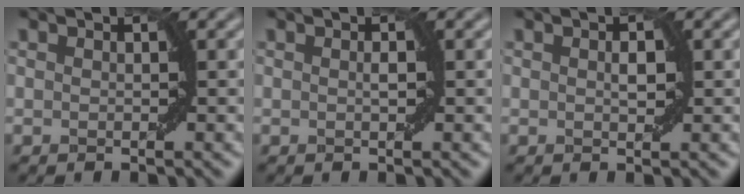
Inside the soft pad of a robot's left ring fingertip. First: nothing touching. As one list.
[{"total": 0.7, "force": [0.1, 0.1, 0.7], "torque": [-0.011, 0.002, 0.003]}, {"total": 1.3, "force": [0.2, 0.6, 1.1], "torque": [-0.018, 0.003, 0.005]}]